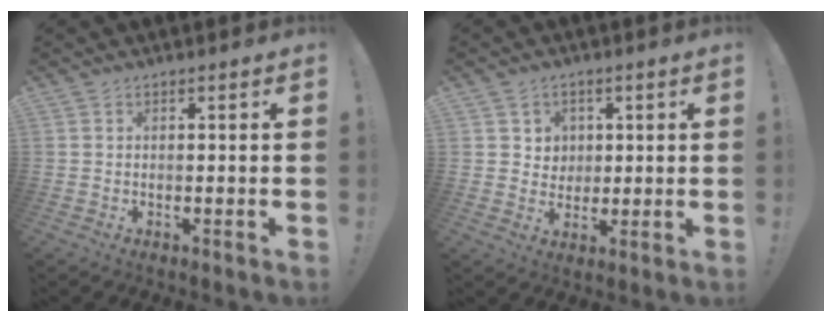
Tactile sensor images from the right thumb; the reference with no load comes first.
{"total": 5.1, "force": [2.0, 4.7, 0.5], "torque": [-0.005, -0.017, 0.039]}